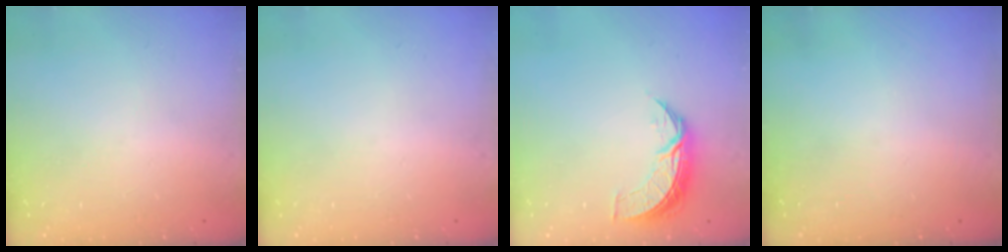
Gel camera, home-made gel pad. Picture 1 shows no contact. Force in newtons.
{"total": 0.0}
{"total": 8.0, "press": 8.0, "slide": 0.3}
{"total": 0.0}